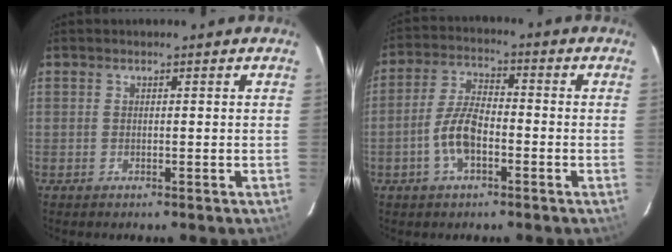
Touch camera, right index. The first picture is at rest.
{"total": 7.6, "force": [-2.8, 3.3, 6.3], "torque": [-0.132, 0.010, -0.051]}